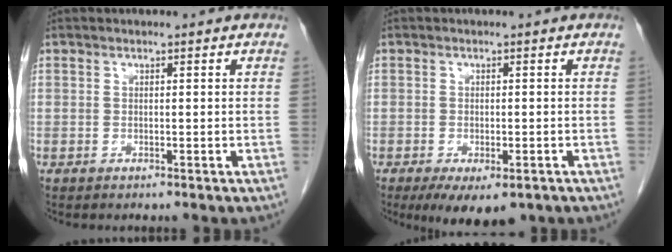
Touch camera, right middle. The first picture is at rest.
{"total": 7.0, "force": [-4.4, 2.8, 4.7], "torque": [-0.067, -0.013, -0.062]}